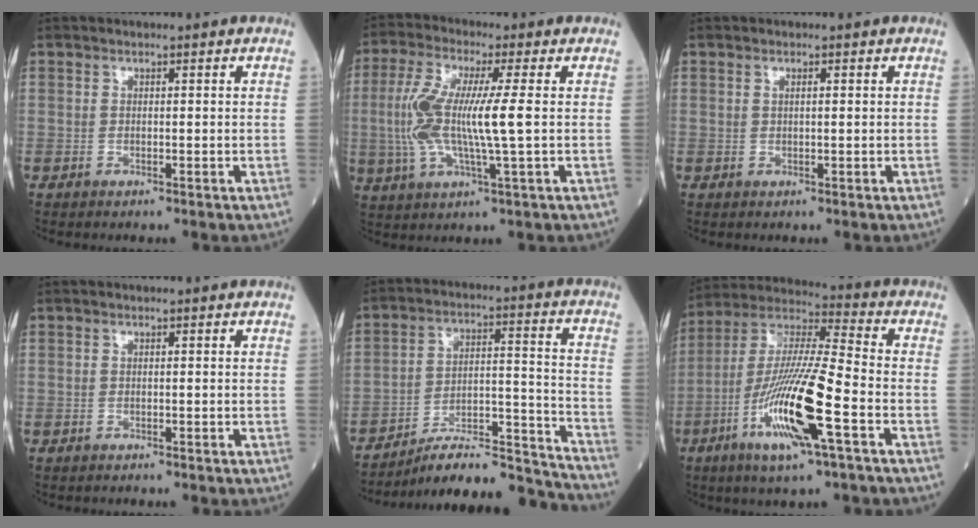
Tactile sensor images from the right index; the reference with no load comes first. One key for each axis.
{"total": 10.8, "fx": 0.2, "fy": 1.0, "fz": 10.8, "tx": -0.236, "ty": 0.005, "tz": 0.000}
{"total": 0.7, "fx": 0.3, "fy": 0.1, "fz": 0.6, "tx": -0.015, "ty": 0.000, "tz": 0.005}
{"total": 0.0}
{"total": 17.1, "fx": -16.6, "fy": 0.1, "fz": 3.9, "tx": -0.053, "ty": 0.039, "tz": -0.259}
{"total": 17.3, "fx": -6.4, "fy": 1.0, "fz": 16.1, "tx": -0.327, "ty": -0.018, "tz": -0.121}